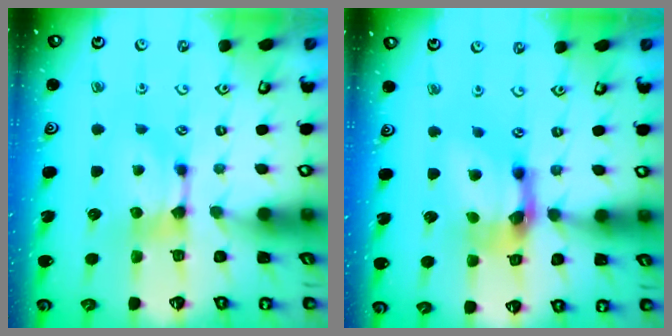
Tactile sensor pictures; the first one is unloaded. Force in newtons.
{"total": 7.3, "press": 6.9, "slide": 2.4}